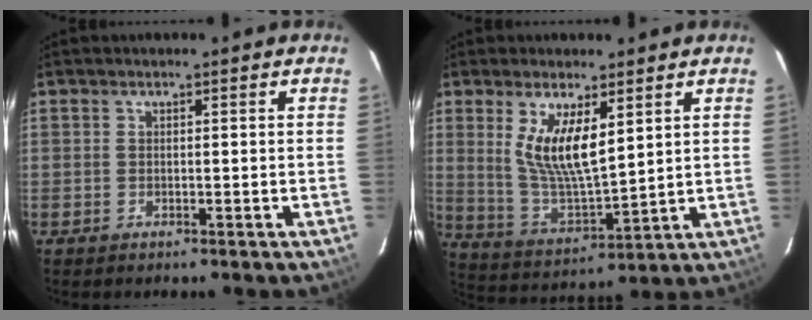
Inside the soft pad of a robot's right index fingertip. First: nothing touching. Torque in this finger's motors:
{"motor_torque": [0.01, 0.07, 0.09, 0.08]}